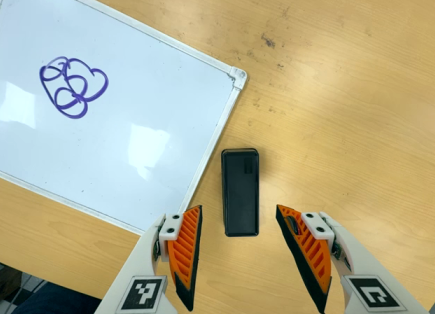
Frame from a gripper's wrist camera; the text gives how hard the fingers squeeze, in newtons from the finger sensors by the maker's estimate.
{"total": 0.0}